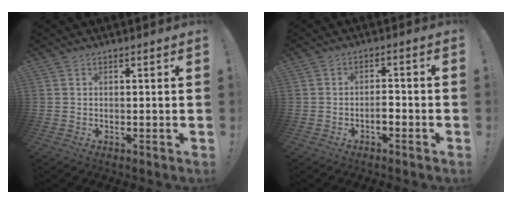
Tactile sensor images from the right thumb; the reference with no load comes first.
{"total": 3.3, "force": [-1.5, 1.4, 2.6], "torque": [-0.042, 0.005, -0.026]}